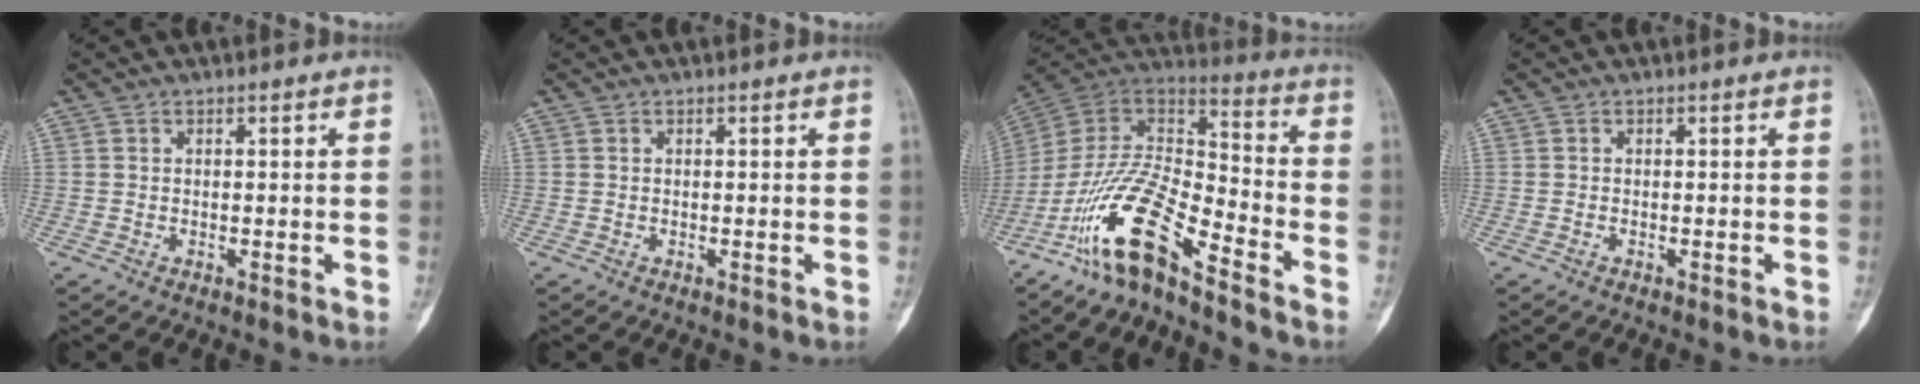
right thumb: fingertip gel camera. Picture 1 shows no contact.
{"total": 0.0}
{"total": 16.2, "force": [-11.0, 4.2, 11.2], "torque": [-0.211, 0.086, -0.208]}
{"total": 0.0}